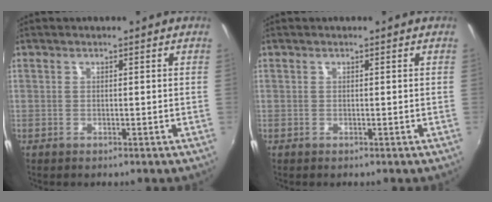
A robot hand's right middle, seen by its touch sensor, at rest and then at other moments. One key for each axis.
{"total": 0.0}